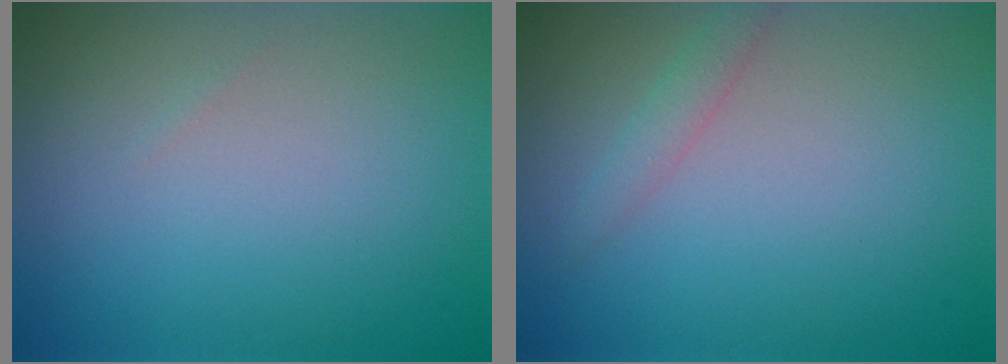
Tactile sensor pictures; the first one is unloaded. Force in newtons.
{"total": 1.3, "press": 1.3, "slide": 0.1}